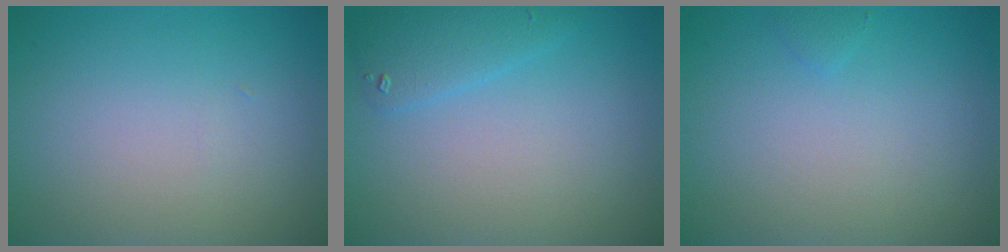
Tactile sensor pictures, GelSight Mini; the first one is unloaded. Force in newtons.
{"total": 2.1, "press": 2.1, "slide": 0.2}
{"total": 0.5, "press": 0.5, "slide": 0.0}